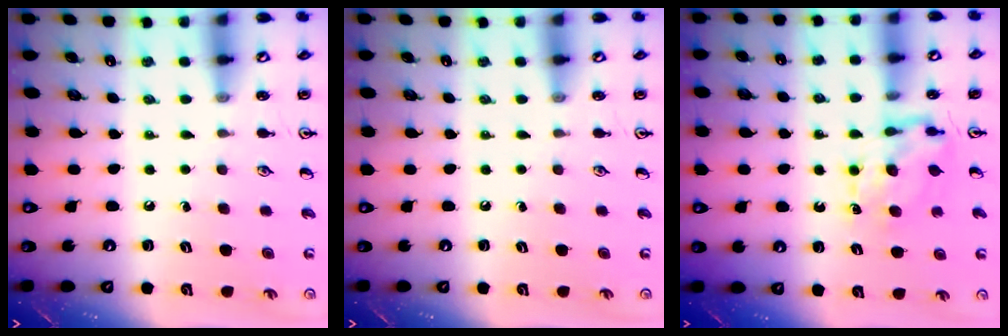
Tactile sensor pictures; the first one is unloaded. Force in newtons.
{"total": 0.0}
{"total": 6.7, "press": 6.6, "slide": 0.7}